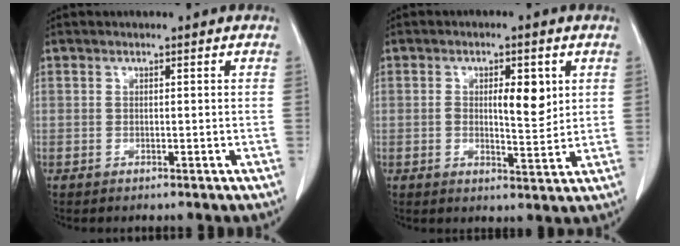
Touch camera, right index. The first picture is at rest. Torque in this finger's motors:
{"motor_torque": [0.25, 0.08, 0.13, 0.06]}